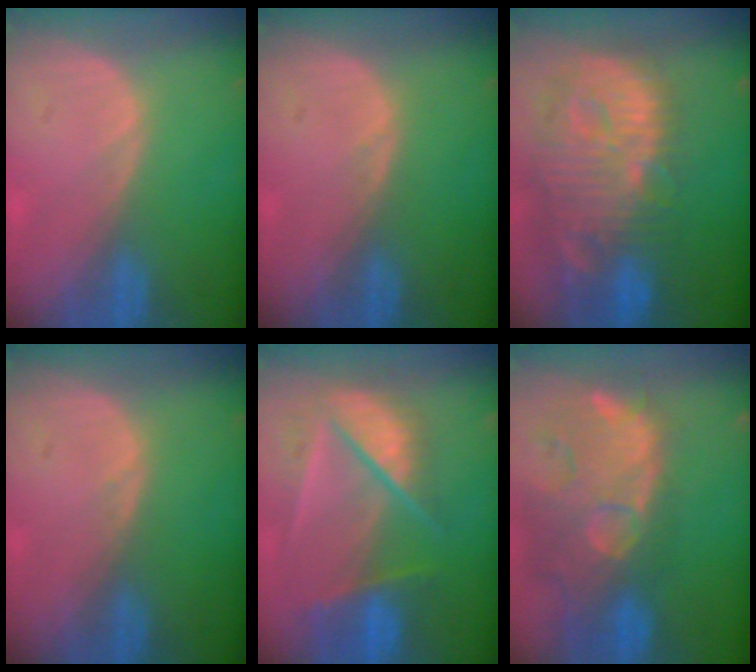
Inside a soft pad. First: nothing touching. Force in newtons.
{"total": 0.5, "press": 0.5, "slide": 0.0}
{"total": 14.1, "press": 12.4, "slide": 6.9}
{"total": 0.5, "press": 0.5, "slide": 0.0}
{"total": 9.8, "press": 8.2, "slide": 5.3}
{"total": 14.6, "press": 11.8, "slide": 8.6}